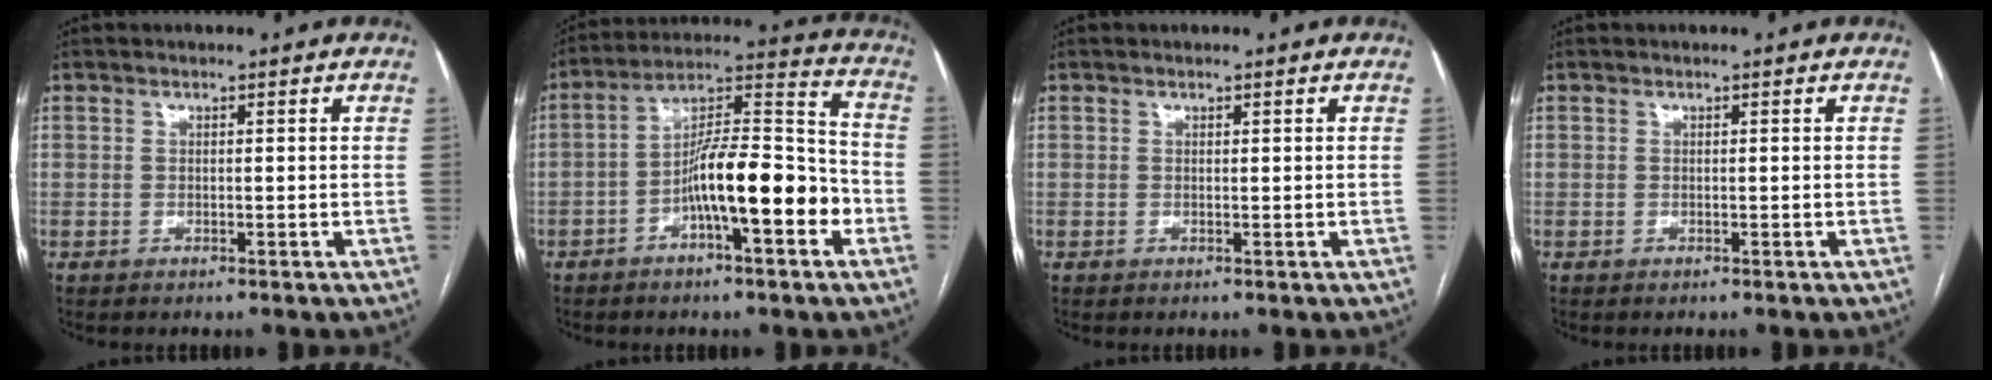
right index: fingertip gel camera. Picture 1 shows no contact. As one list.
[{"total": 14.6, "force": [-5.1, 2.7, 13.4], "torque": [-0.222, 0.022, -0.083]}, {"total": 0.0}, {"total": 0.0}]